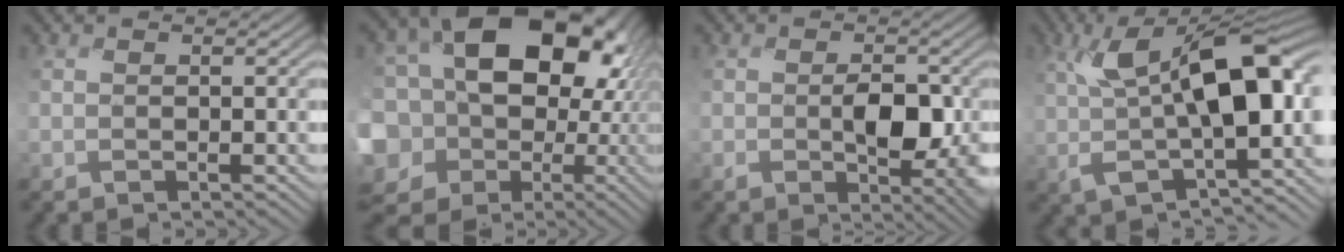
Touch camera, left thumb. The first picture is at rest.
{"total": 20.6, "force": [-0.8, 16.7, 12.0], "torque": [-0.246, 0.014, -0.034]}
{"total": 5.7, "force": [-0.7, 3.2, 4.6], "torque": [-0.077, -0.014, -0.008]}
{"total": 13.5, "force": [1.1, 6.4, 11.8], "torque": [-0.205, -0.002, 0.020]}